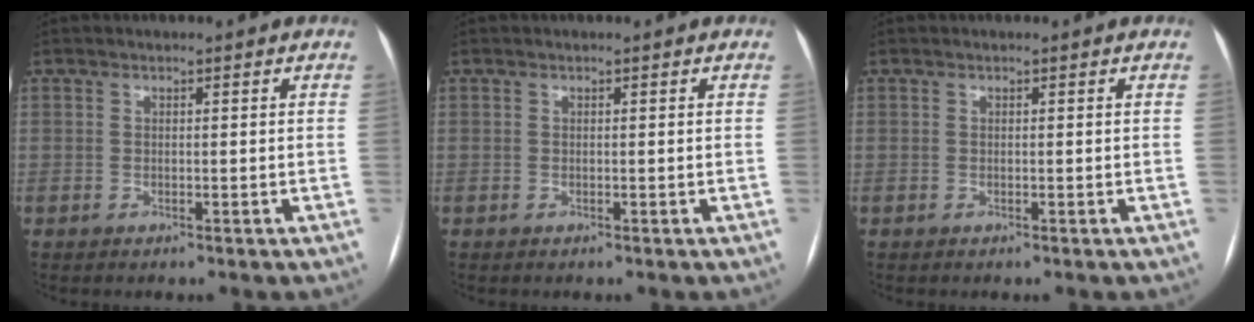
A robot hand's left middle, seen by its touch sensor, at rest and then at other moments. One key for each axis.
{"total": 0.0}
{"total": 0.0}